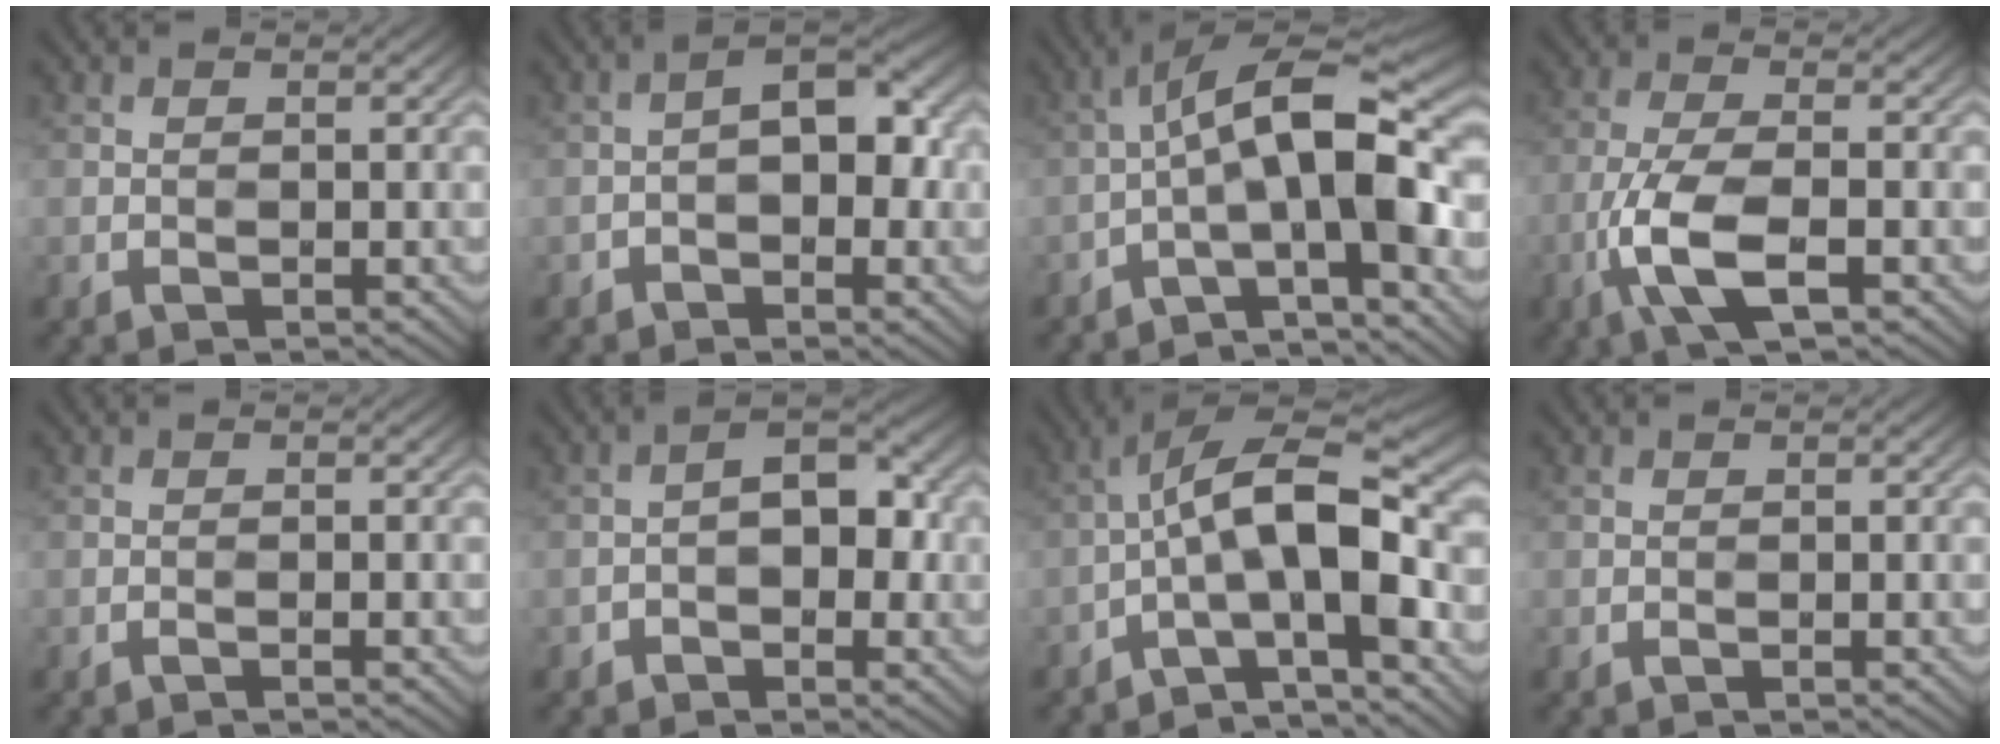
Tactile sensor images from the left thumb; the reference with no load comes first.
{"total": 4.9, "force": [-0.9, 2.3, 4.2], "torque": [-0.056, 0.009, -0.014]}
{"total": 14.3, "force": [-2.1, 4.3, 13.4], "torque": [-0.206, 0.016, -0.029]}
{"total": 7.6, "force": [-2.8, 2.8, 6.5], "torque": [-0.146, -0.001, -0.061]}
{"total": 0.9, "force": [-0.5, 0.1, 0.7], "torque": [-0.003, 0.003, -0.014]}
{"total": 4.0, "force": [-0.8, 2.1, 3.3], "torque": [-0.044, 0.010, -0.015]}
{"total": 13.1, "force": [-2.5, 4.2, 12.1], "torque": [-0.193, 0.017, -0.039]}
{"total": 0.0}